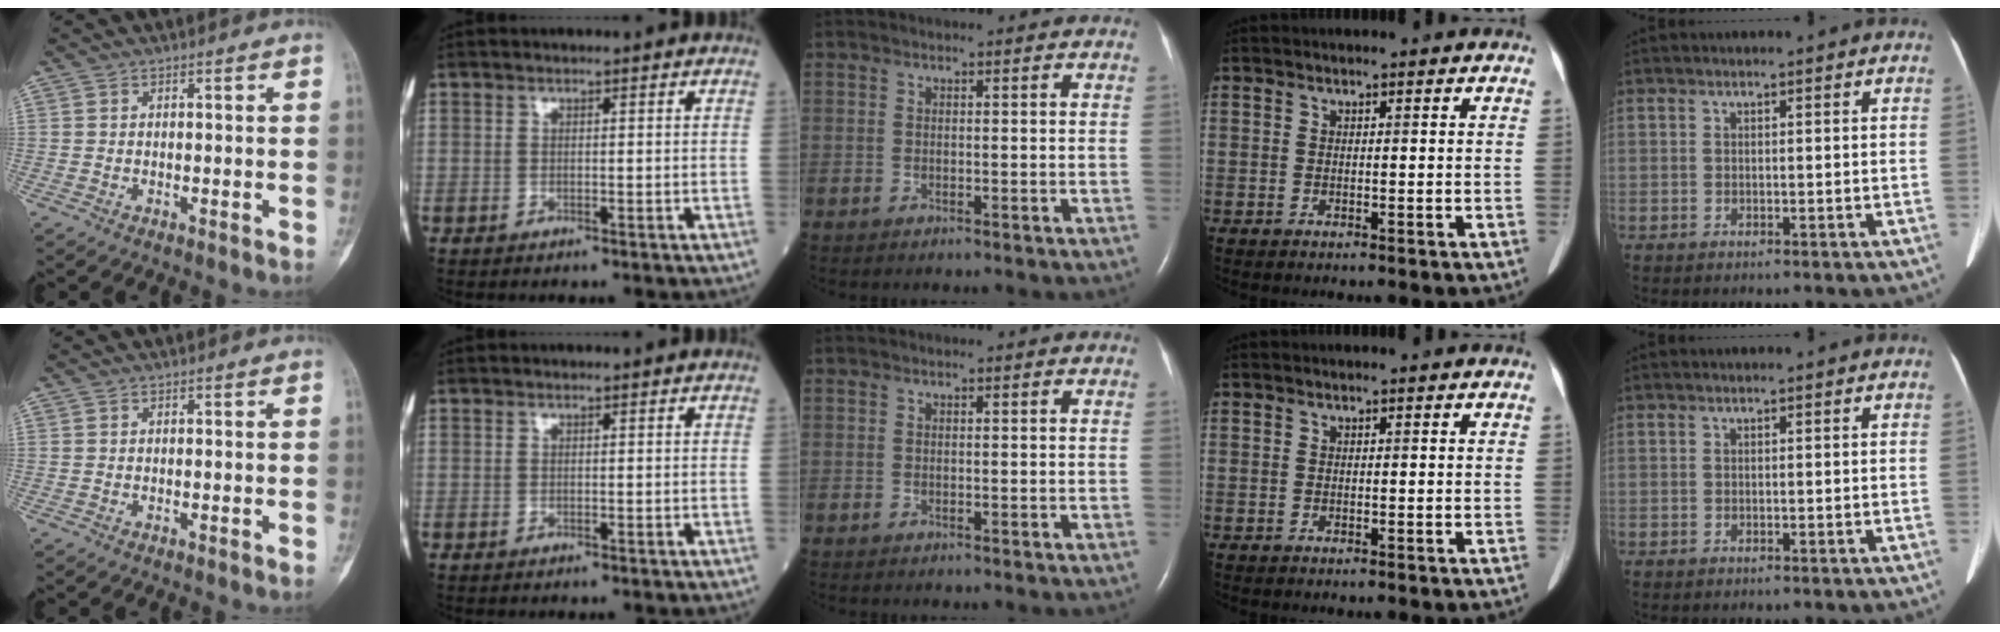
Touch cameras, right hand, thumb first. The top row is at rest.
{}